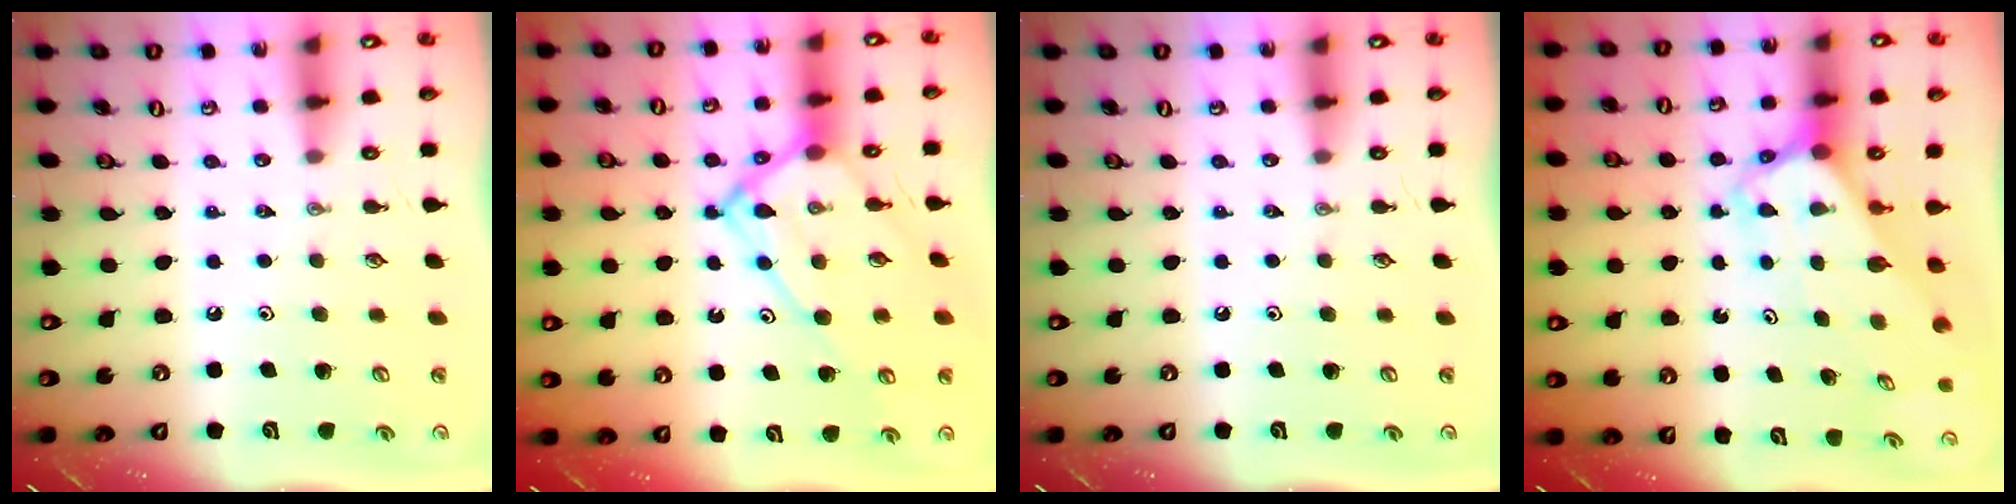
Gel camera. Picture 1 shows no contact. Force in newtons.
{"total": 14.1, "press": 14.0, "slide": 1.6}
{"total": 0.0}
{"total": 4.2, "press": 4.2, "slide": 0.3}